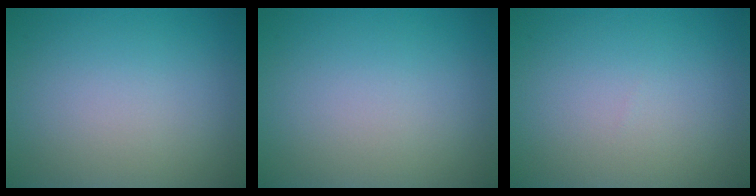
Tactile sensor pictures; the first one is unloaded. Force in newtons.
{"total": 0.0}
{"total": 0.0}